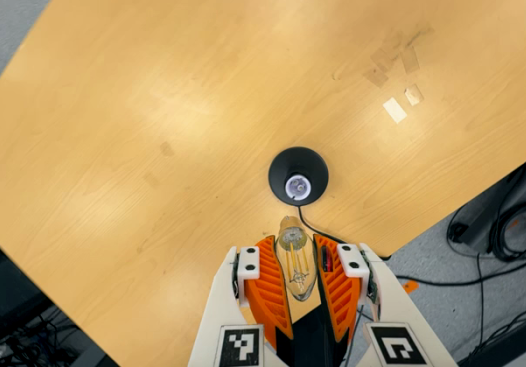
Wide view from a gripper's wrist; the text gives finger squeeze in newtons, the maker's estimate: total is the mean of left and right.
{"total": 20.9, "left": 25.9, "right": 15.8}